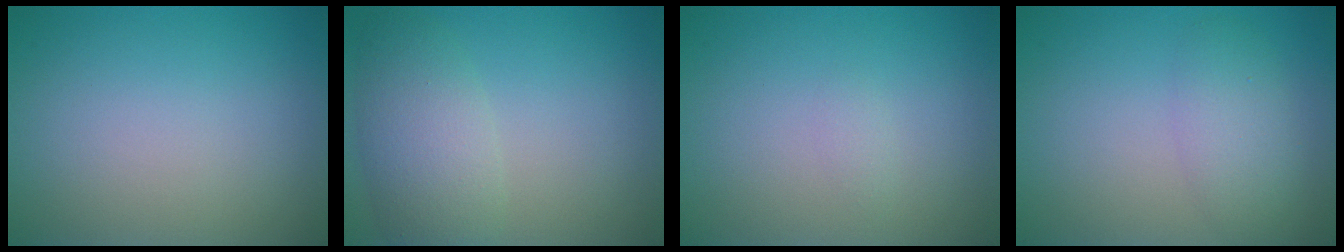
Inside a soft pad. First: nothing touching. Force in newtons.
{"total": 4.6, "press": 4.6, "slide": 0.3}
{"total": 0.6, "press": 0.6, "slide": 0.0}
{"total": 2.8, "press": 2.8, "slide": 0.0}